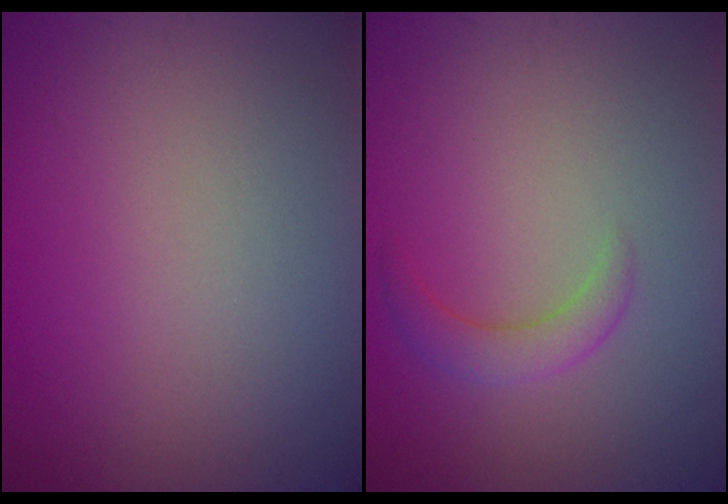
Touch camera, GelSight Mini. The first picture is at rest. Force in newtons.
{"total": 2.0, "press": 2.0, "slide": 0.1}